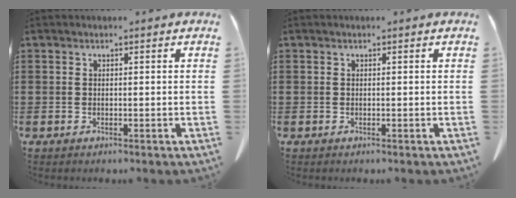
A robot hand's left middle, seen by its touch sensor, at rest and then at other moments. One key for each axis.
{"total": 0.0}